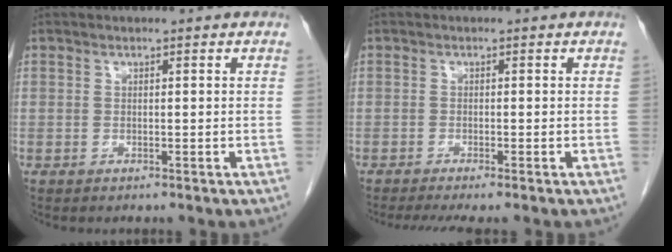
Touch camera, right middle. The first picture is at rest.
{"total": 4.4, "force": [-3.5, 0.1, 2.7], "torque": [-0.038, -0.010, -0.056]}